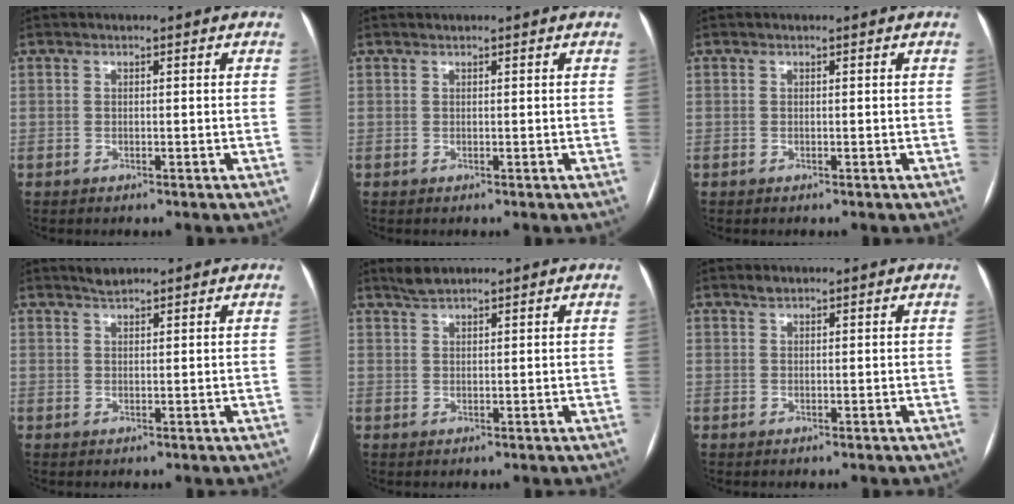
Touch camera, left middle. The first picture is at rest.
{"total": 0.0}
{"total": 0.0}
{"total": 1.7, "force": [1.6, 0.3, 0.5], "torque": [-0.014, 0.005, 0.032]}
{"total": 2.4, "force": [2.2, 0.3, 0.8], "torque": [-0.023, 0.010, 0.045]}
{"total": 0.9, "force": [0.8, 0.3, 0.3], "torque": [-0.009, 0.003, 0.015]}